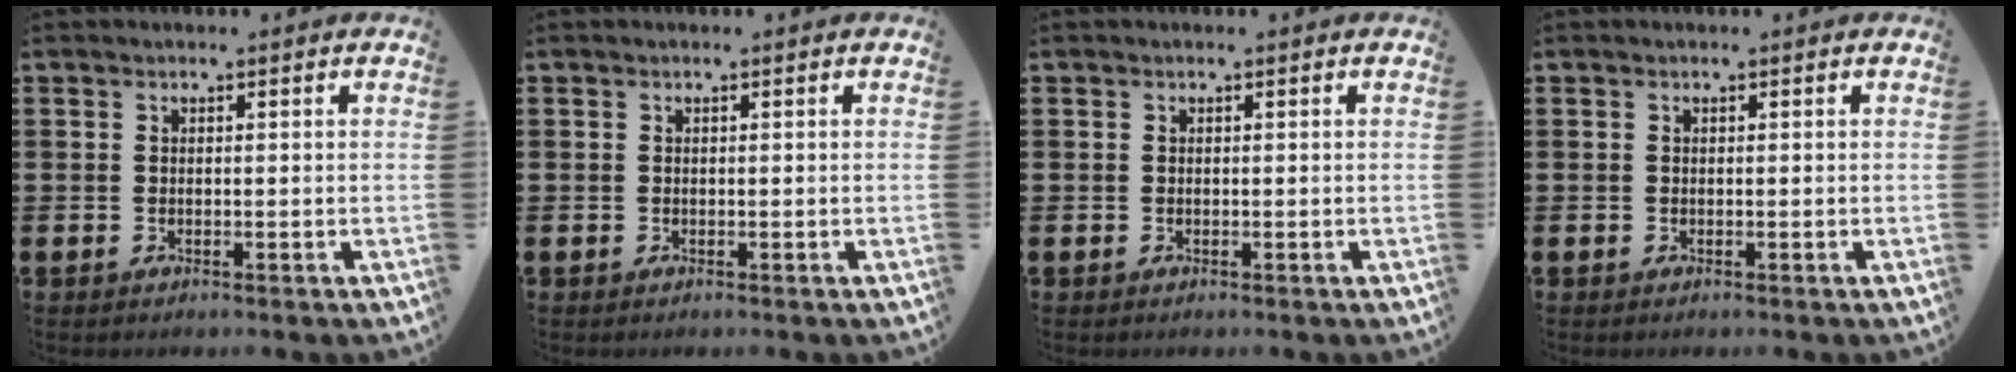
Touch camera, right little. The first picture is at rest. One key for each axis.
{"total": 0.0}
{"total": 0.0}
{"total": 0.0}